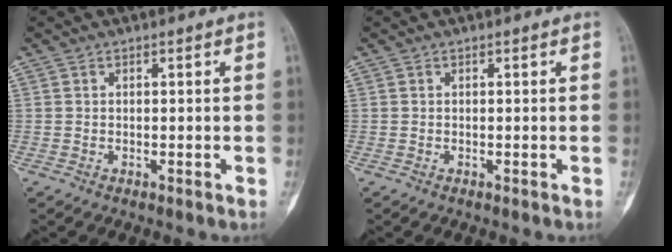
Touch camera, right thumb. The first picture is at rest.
{"total": 0.0}